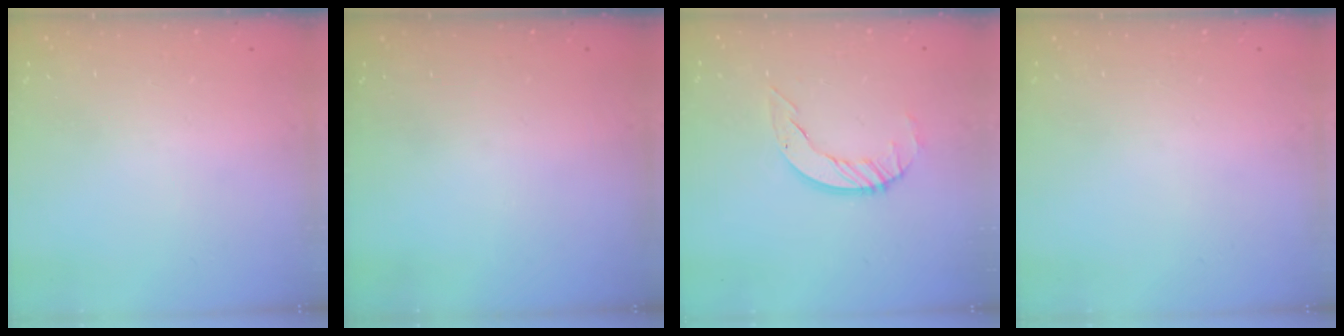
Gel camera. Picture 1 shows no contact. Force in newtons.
{"total": 0.0}
{"total": 4.5, "press": 4.5, "slide": 0.4}
{"total": 0.0}